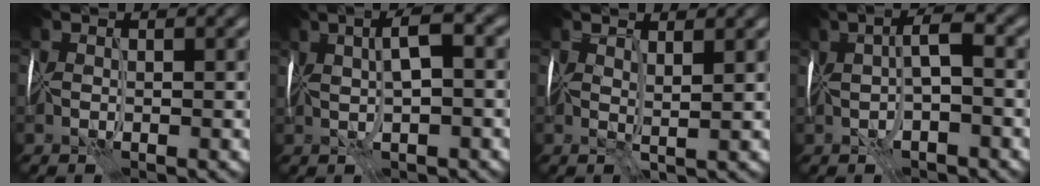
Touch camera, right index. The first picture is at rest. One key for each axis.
{"total": 4.2, "fx": 1.4, "fy": 1.1, "fz": 3.9, "tx": -0.070, "ty": 0.011, "tz": 0.020}
{"total": 1.7, "fx": 1.4, "fy": -0.2, "fz": 1.0, "tx": -0.019, "ty": 0.001, "tz": 0.023}
{"total": 3.3, "fx": 0.2, "fy": 1.2, "fz": 3.1, "tx": -0.059, "ty": 0.006, "tz": 0.000}